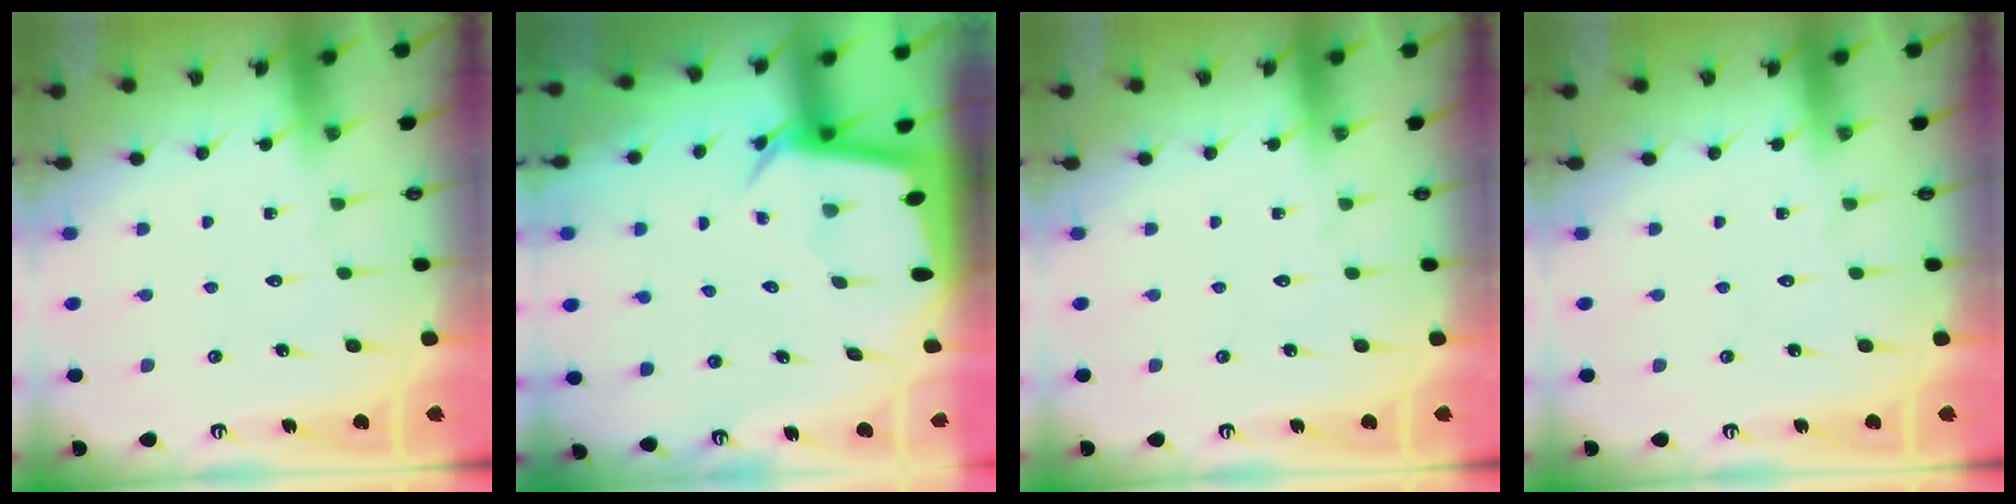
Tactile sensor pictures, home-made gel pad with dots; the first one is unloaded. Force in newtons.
{"total": 3.9, "press": 3.9, "slide": 0.3}
{"total": 0.0}
{"total": 0.0}